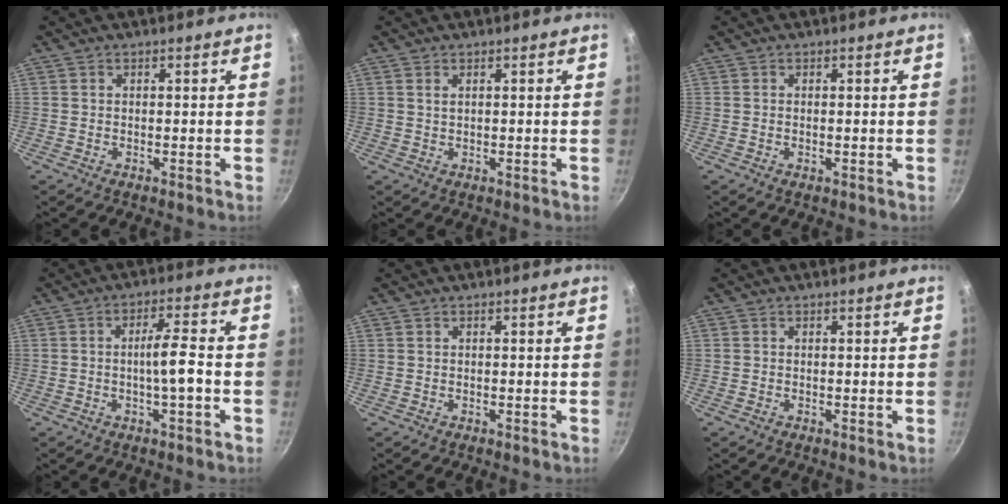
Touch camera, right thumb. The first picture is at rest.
{"total": 1.0, "force": [0.5, 0.5, 0.7], "torque": [-0.013, 0.001, 0.011]}
{"total": 0.6, "force": [-0.1, 0.2, 0.5], "torque": [-0.010, 0.001, -0.002]}
{"total": 5.8, "force": [-1.4, 0.9, 5.5], "torque": [-0.091, 0.022, -0.025]}
{"total": 0.0}
{"total": 0.0}